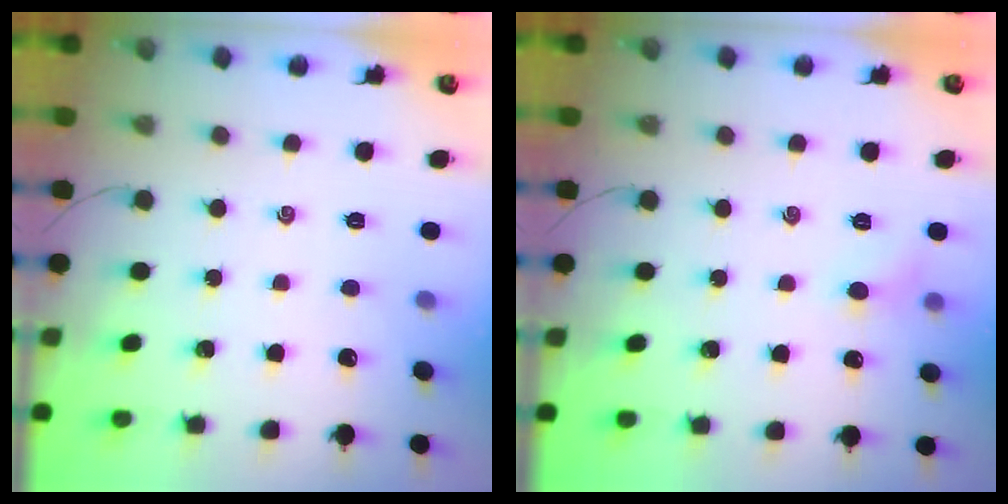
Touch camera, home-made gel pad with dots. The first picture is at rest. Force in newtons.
{"total": 5.2, "press": 4.9, "slide": 1.6}